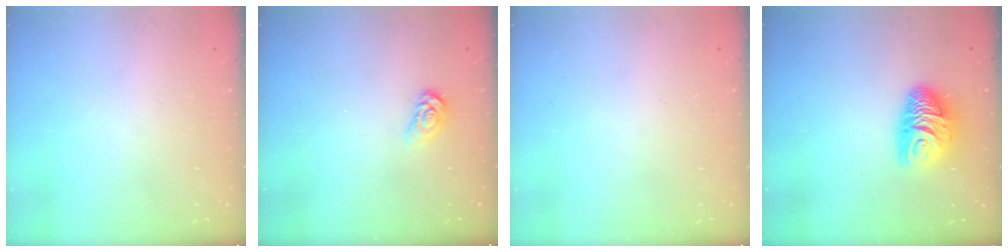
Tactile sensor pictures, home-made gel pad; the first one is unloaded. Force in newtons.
{"total": 3.4, "press": 3.4, "slide": 0.3}
{"total": 0.0}
{"total": 9.9, "press": 9.9, "slide": 0.3}